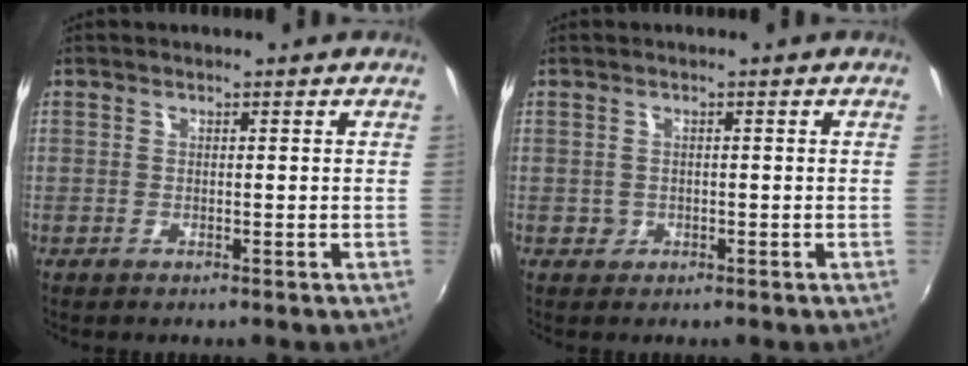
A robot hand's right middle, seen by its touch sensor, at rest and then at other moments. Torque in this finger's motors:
{"motor_torque": [0.18, -0.27, 0.03, 0.00]}